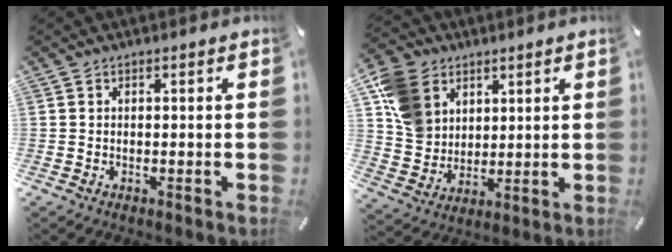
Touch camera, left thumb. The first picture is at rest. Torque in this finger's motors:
{"motor_torque": [1.03, 1.01, 1.36, -0.97, 0.40]}